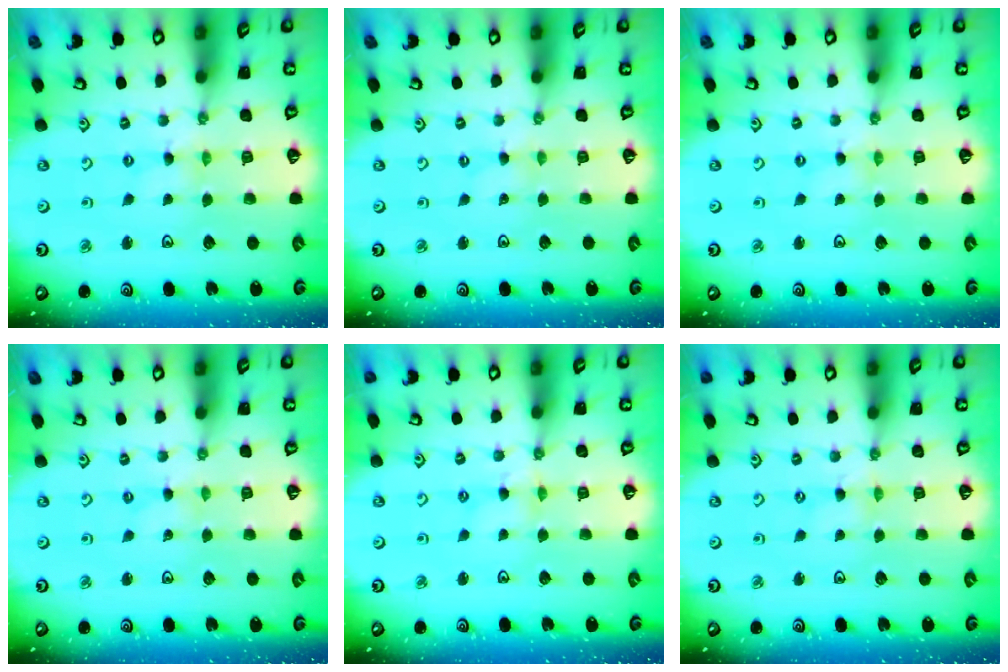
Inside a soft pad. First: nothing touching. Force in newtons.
{"total": 0.0}
{"total": 0.0}
{"total": 0.0}
{"total": 2.9, "press": 2.9, "slide": 0.4}
{"total": 0.0}